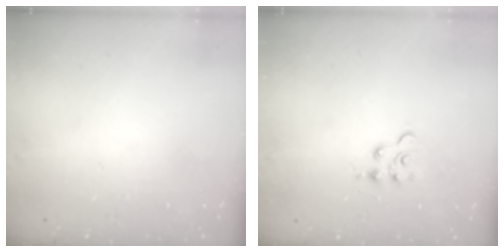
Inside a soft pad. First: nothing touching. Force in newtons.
{"total": 4.1, "press": 4.0, "slide": 0.6}